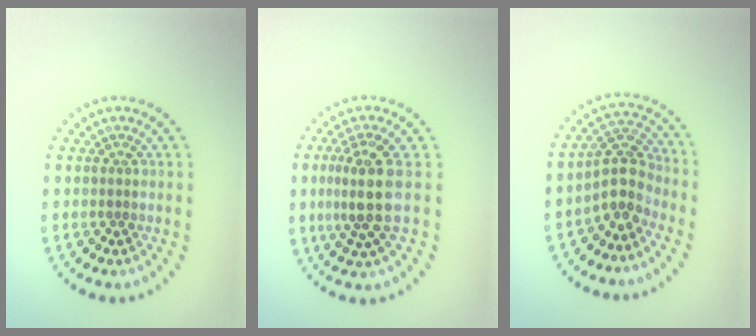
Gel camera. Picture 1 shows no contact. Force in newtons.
{"total": 3.8, "press": 3.3, "slide": 2.0}
{"total": 3.5, "press": 3.1, "slide": 1.6}